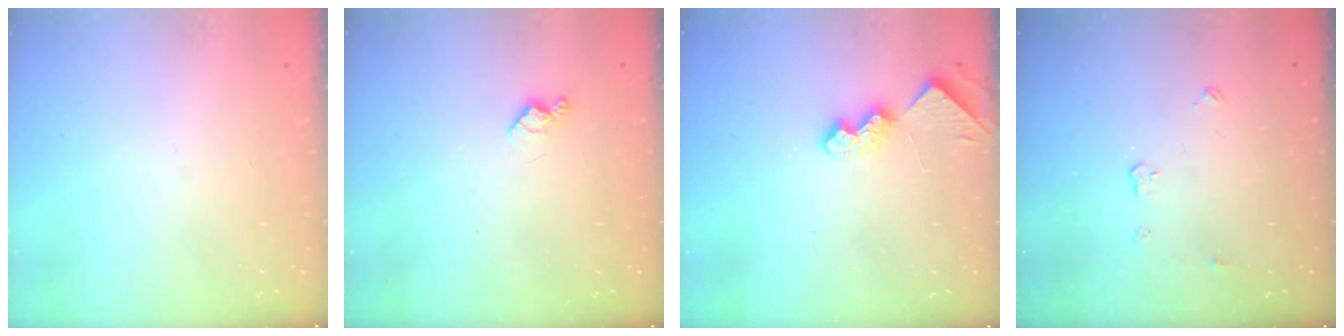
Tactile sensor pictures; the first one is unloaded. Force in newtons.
{"total": 4.6, "press": 4.6, "slide": 0.7}
{"total": 8.5, "press": 8.4, "slide": 0.7}
{"total": 5.0, "press": 4.9, "slide": 0.3}